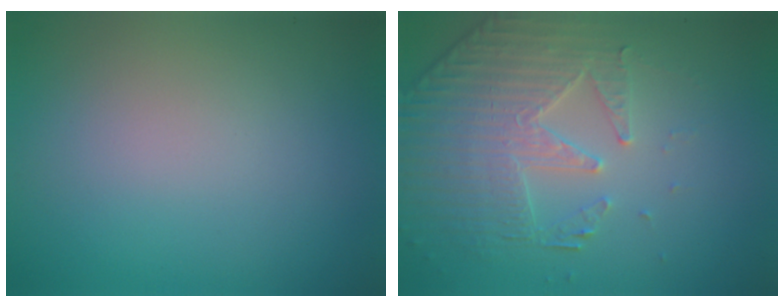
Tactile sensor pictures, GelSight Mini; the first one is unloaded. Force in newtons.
{"total": 4.9, "press": 3.9, "slide": 2.9}